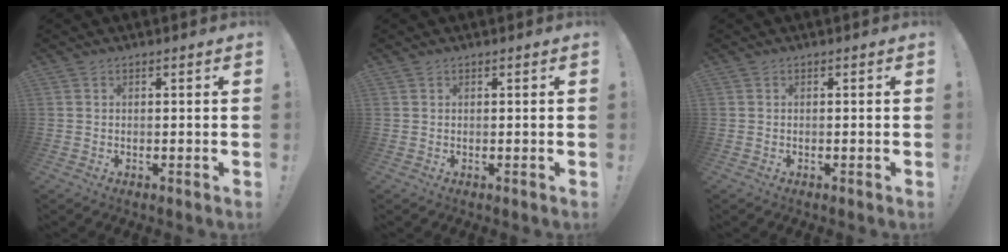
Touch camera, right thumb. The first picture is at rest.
{"total": 0.0}
{"total": 0.0}